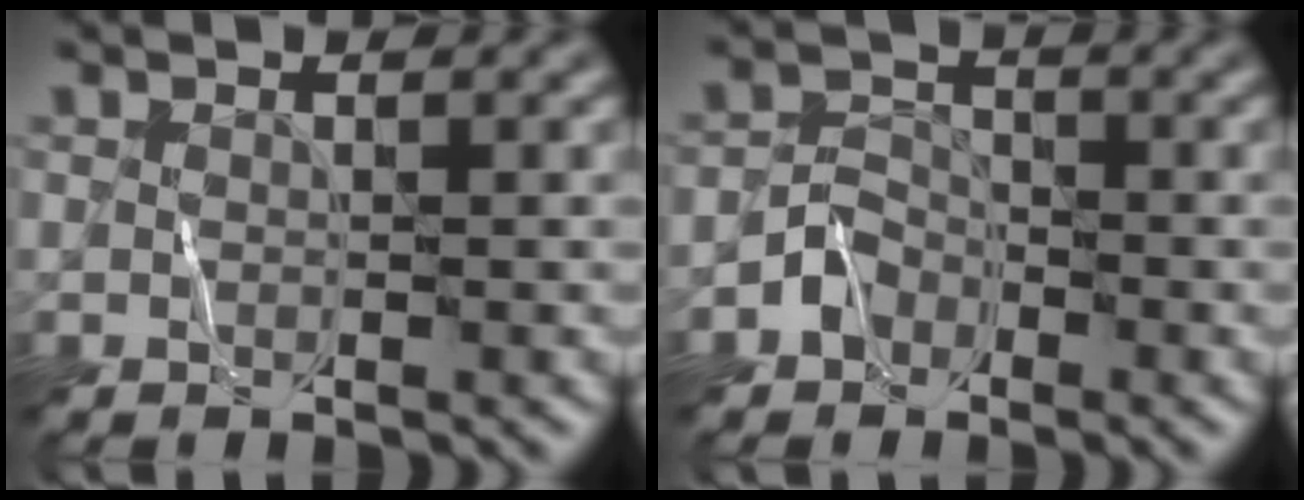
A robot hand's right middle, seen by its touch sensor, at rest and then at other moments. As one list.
[{"total": 2.0, "force": [-1.3, 1.5, 0.4], "torque": [0.002, 0.014, -0.030]}]